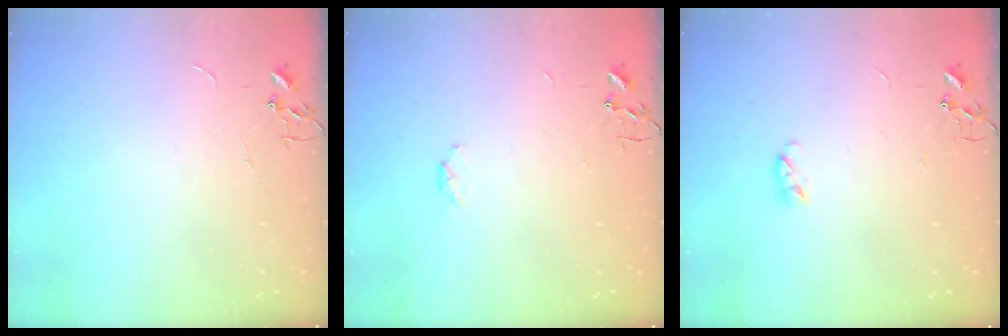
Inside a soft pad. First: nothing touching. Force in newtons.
{"total": 3.5, "press": 3.4, "slide": 1.0}
{"total": 3.6, "press": 3.5, "slide": 0.5}